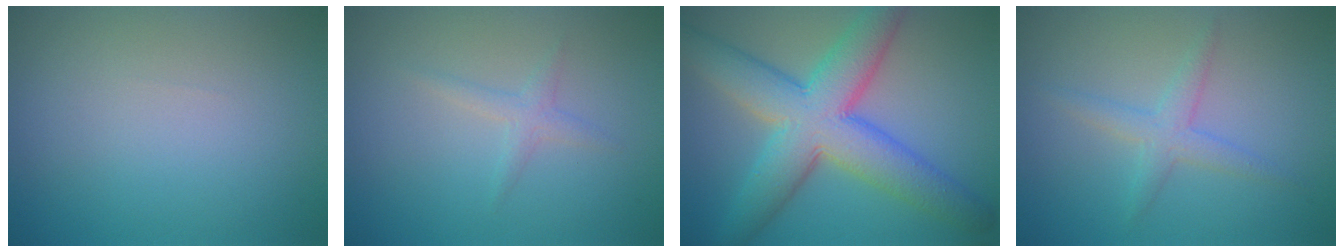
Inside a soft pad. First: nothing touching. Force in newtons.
{"total": 1.3, "press": 1.3, "slide": 0.0}
{"total": 9.7, "press": 9.7, "slide": 0.3}
{"total": 2.2, "press": 2.2, "slide": 0.1}